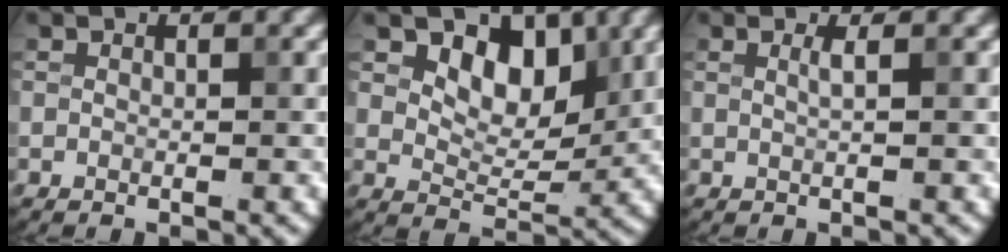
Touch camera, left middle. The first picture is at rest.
{"total": 4.9, "force": [2.4, 3.0, 3.0], "torque": [-0.044, -0.009, 0.030]}
{"total": 1.1, "force": [0.3, 0.4, 1.0], "torque": [-0.013, 0.001, 0.002]}